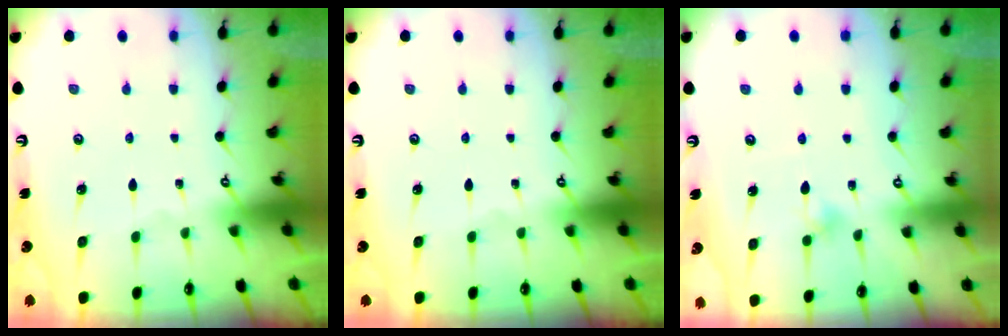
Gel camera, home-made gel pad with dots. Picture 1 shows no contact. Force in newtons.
{"total": 0.0}
{"total": 5.5, "press": 5.3, "slide": 1.5}